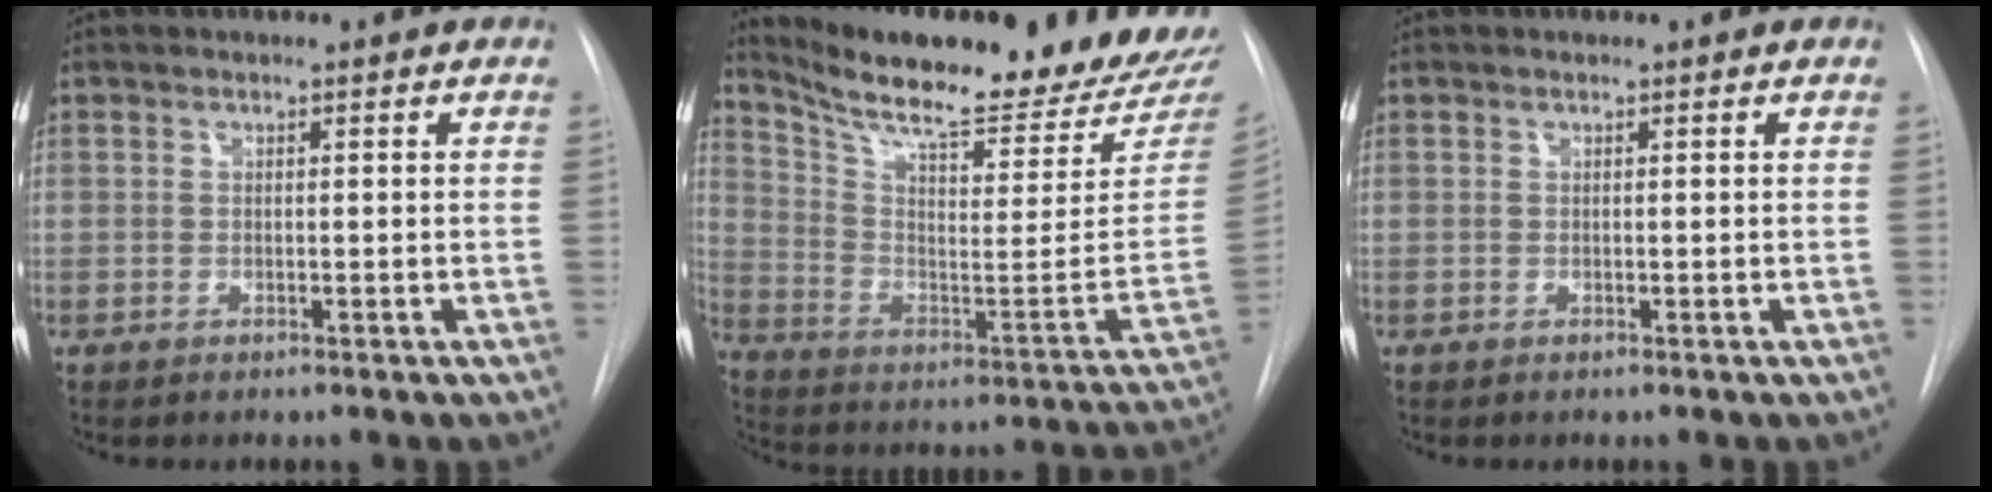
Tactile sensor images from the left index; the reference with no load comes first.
{"total": 25.8, "force": [23.5, 2.0, 10.6], "torque": [-0.179, -0.098, 0.324]}
{"total": 0.0}